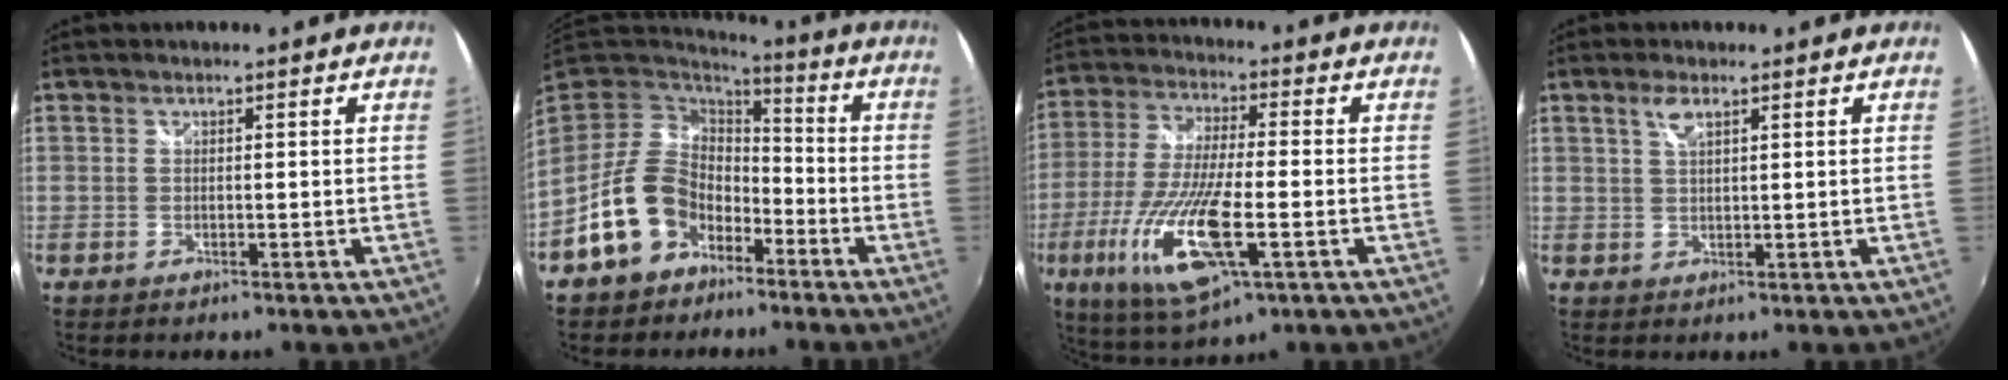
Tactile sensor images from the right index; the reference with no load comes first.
{"total": 13.5, "force": [-7.2, 9.9, 5.8], "torque": [-0.134, 0.017, -0.113]}
{"total": 17.4, "force": [-5.7, 4.6, 15.7], "torque": [-0.329, -0.034, -0.104]}
{"total": 2.7, "force": [1.5, 0.8, 2.1], "torque": [-0.039, 0.003, 0.028]}